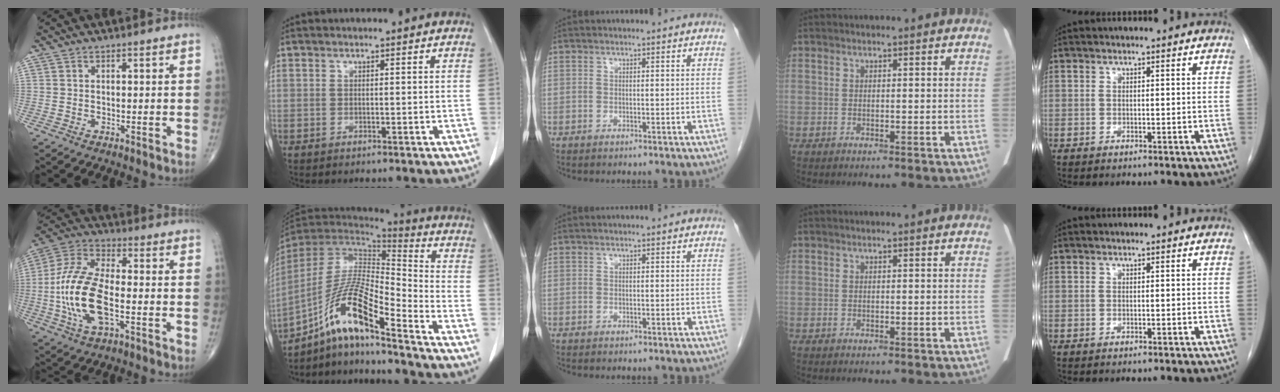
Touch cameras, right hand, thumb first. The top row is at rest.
{"thumb": {"total": 15.6, "force": [-3.1, 6.8, 13.7], "torque": [-0.294, 0.021, -0.063]}, "index": {"total": 14.8, "force": [-9.6, 1.4, 11.2], "torque": [-0.218, 0.003, -0.177]}}